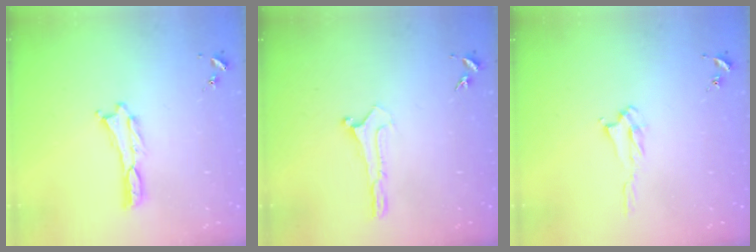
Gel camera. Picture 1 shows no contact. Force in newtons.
{"total": 0.0}
{"total": 2.1, "press": 2.0, "slide": 0.3}